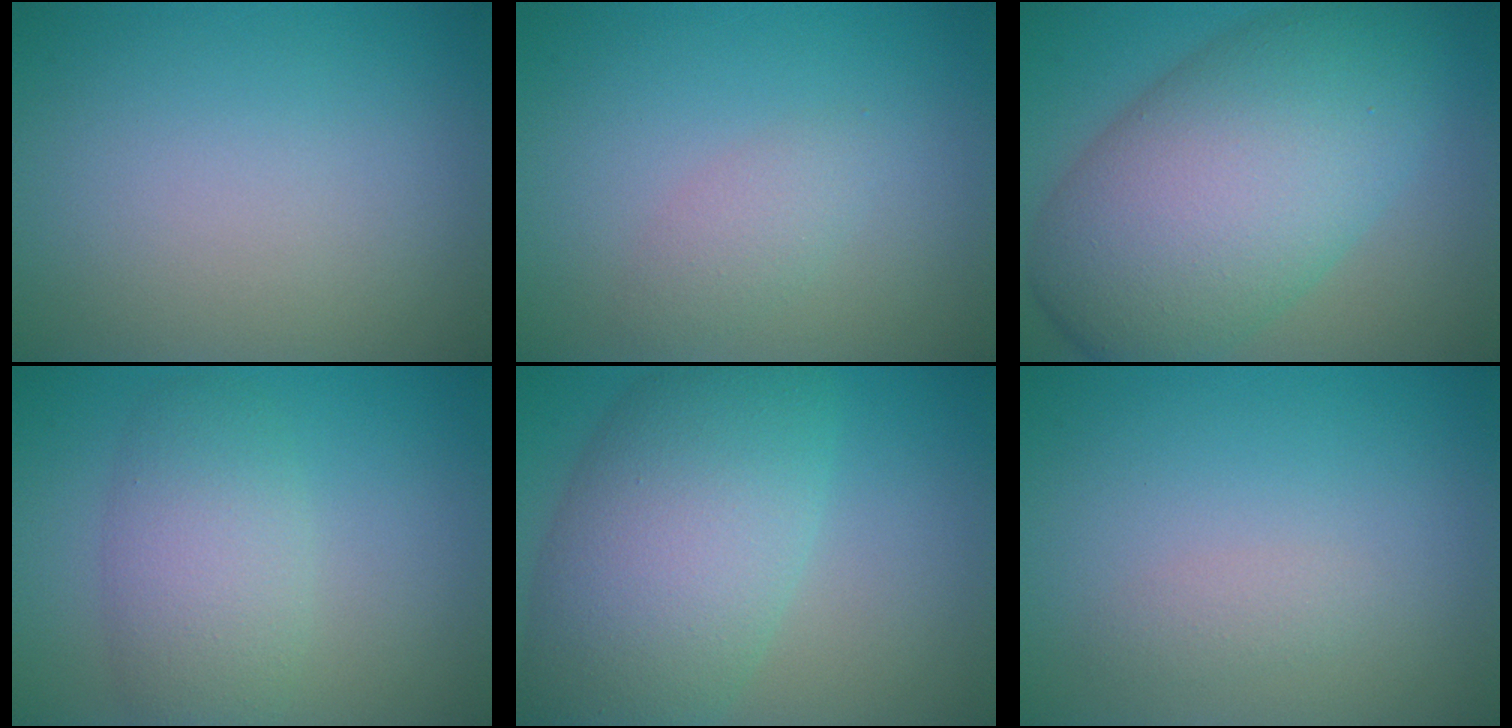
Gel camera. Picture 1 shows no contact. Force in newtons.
{"total": 1.6, "press": 1.6, "slide": 0.1}
{"total": 12.2, "press": 12.2, "slide": 0.3}
{"total": 4.6, "press": 4.6, "slide": 0.1}
{"total": 10.0, "press": 10.0, "slide": 0.3}
{"total": 1.0, "press": 1.0, "slide": 0.0}